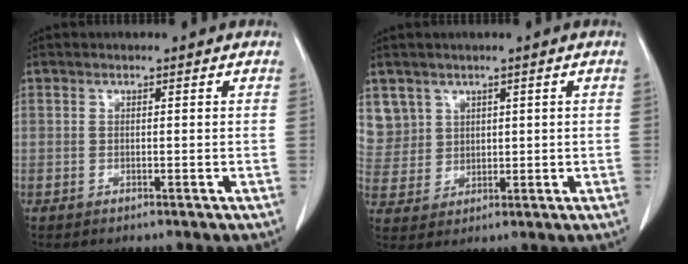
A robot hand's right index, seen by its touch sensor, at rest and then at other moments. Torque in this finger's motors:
{"motor_torque": [-0.03, 0.21, -0.02, 0.00]}